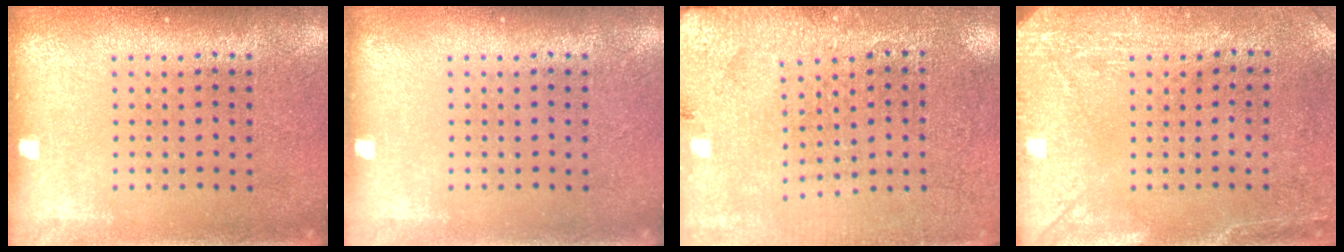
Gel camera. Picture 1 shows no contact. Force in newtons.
{"total": 0.0}
{"total": 2.8, "press": 2.8, "slide": 0.5}
{"total": 3.0, "press": 2.4, "slide": 1.8}